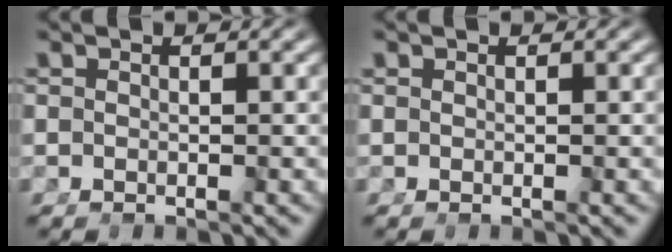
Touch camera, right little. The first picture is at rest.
{"total": 0.0}